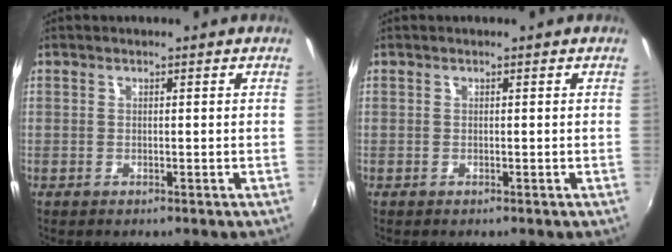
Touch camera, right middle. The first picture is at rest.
{"total": 0.0}